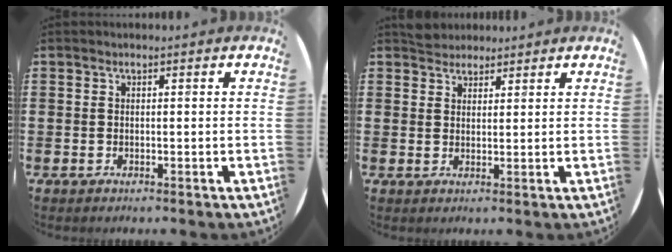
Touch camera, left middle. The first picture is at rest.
{"total": 2.5, "force": [2.3, 0.8, -0.1], "torque": [0.004, 0.001, 0.045]}